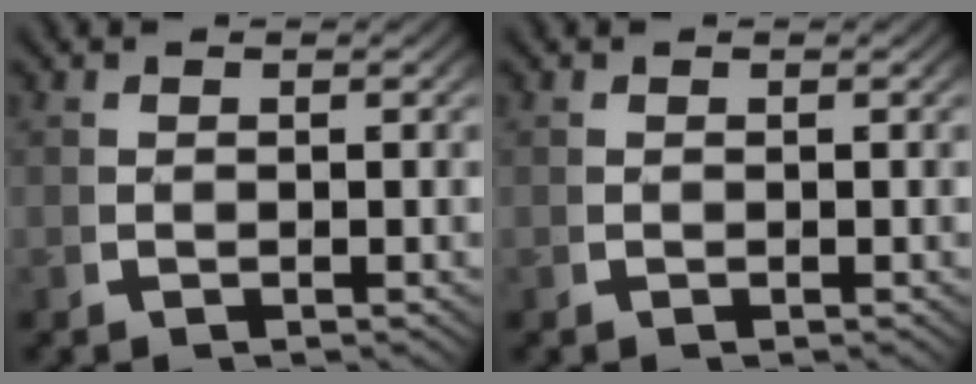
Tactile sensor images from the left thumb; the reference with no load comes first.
{"total": 0.0}